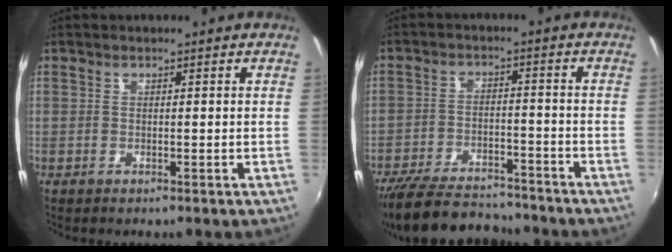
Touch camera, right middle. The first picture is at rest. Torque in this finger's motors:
{"motor_torque": [1.12, -1.04, 0.63, 0.21]}